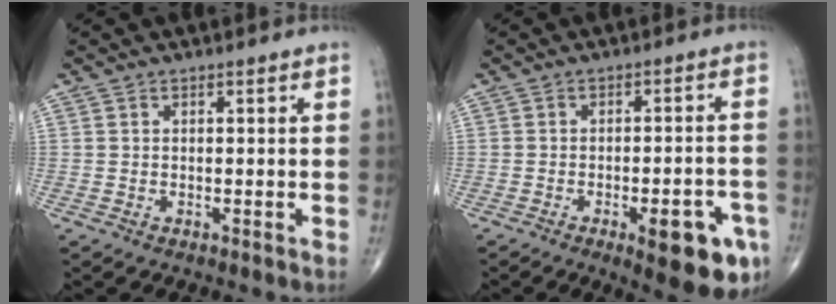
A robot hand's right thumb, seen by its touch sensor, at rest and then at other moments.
{"total": 12.1, "force": [-5.5, 3.9, 10.1], "torque": [-0.109, 0.017, -0.064]}